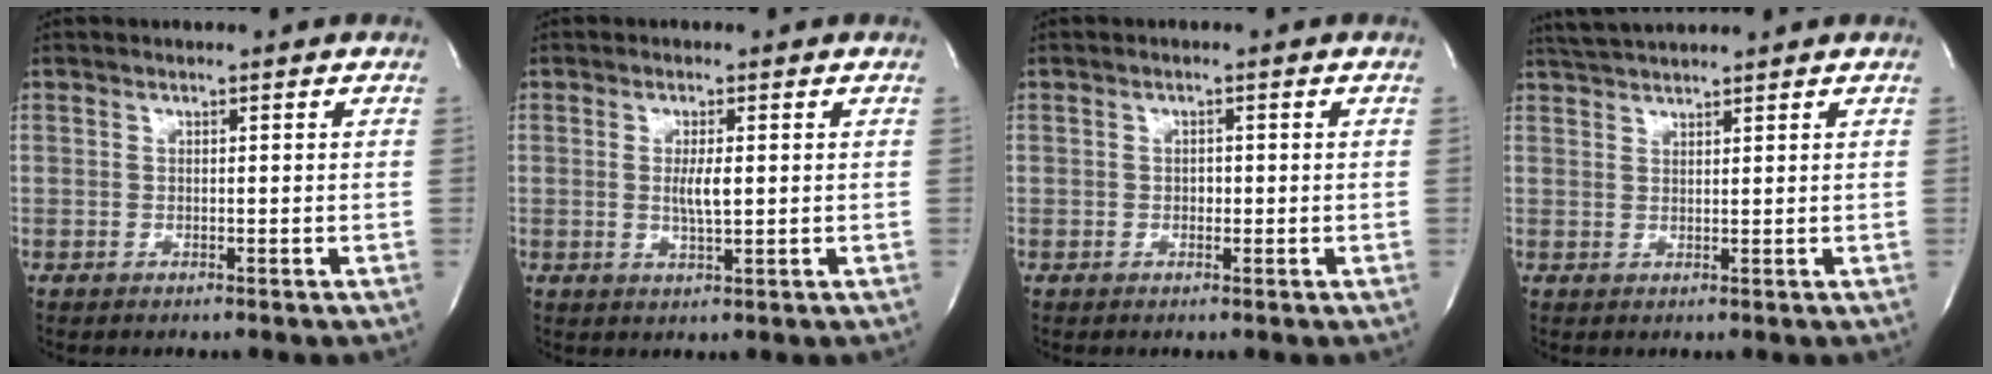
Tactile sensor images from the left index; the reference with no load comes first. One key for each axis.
{"total": 3.1, "fx": 0.1, "fy": 0.5, "fz": 3.1, "tx": -0.060, "ty": -0.006, "tz": 0.003}
{"total": 1.1, "fx": -0.2, "fy": 0.8, "fz": 0.7, "tx": -0.011, "ty": 0.000, "tz": -0.004}
{"total": 4.3, "fx": 4.1, "fy": -0.4, "fz": 1.2, "tx": -0.027, "ty": 0.024, "tz": 0.080}